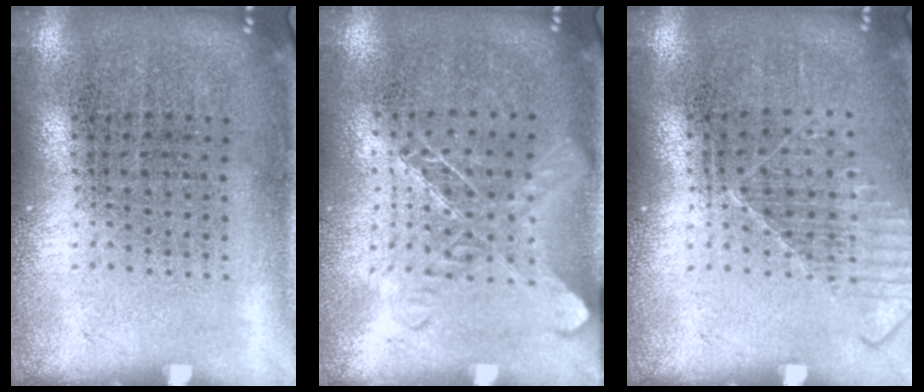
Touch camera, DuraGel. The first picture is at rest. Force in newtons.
{"total": 1.4, "press": 1.3, "slide": 0.6}
{"total": 1.2, "press": 1.2, "slide": 0.1}